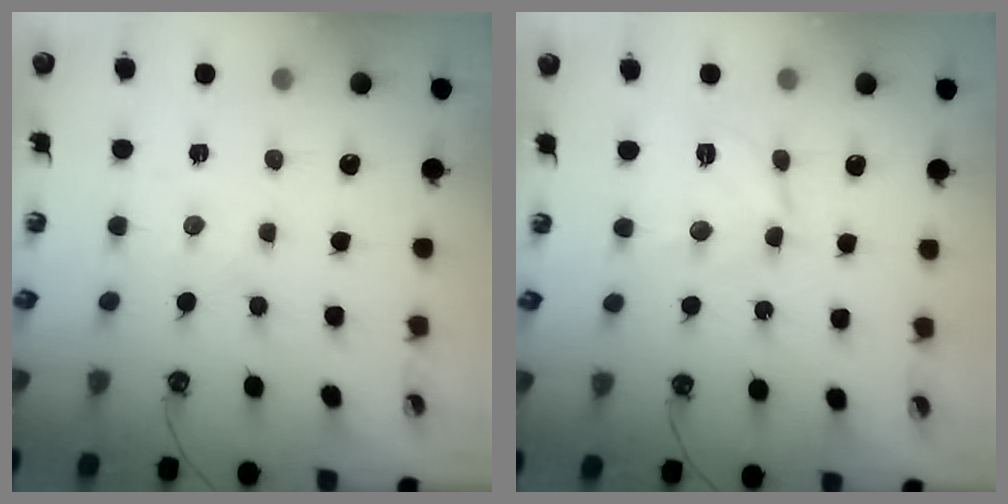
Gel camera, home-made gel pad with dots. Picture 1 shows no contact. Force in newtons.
{"total": 12.1, "press": 12.0, "slide": 1.4}